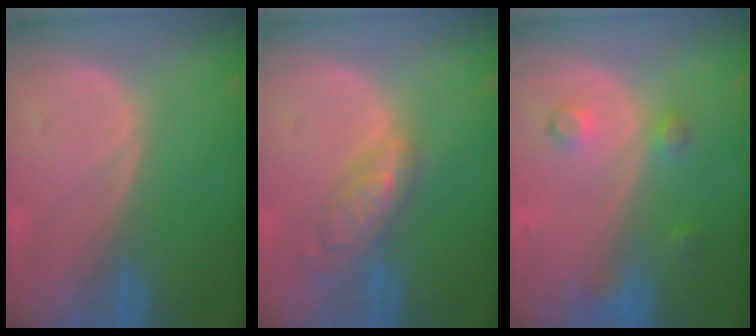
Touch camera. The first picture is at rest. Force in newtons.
{"total": 5.9, "press": 5.2, "slide": 2.9}
{"total": 3.7, "press": 3.4, "slide": 1.5}